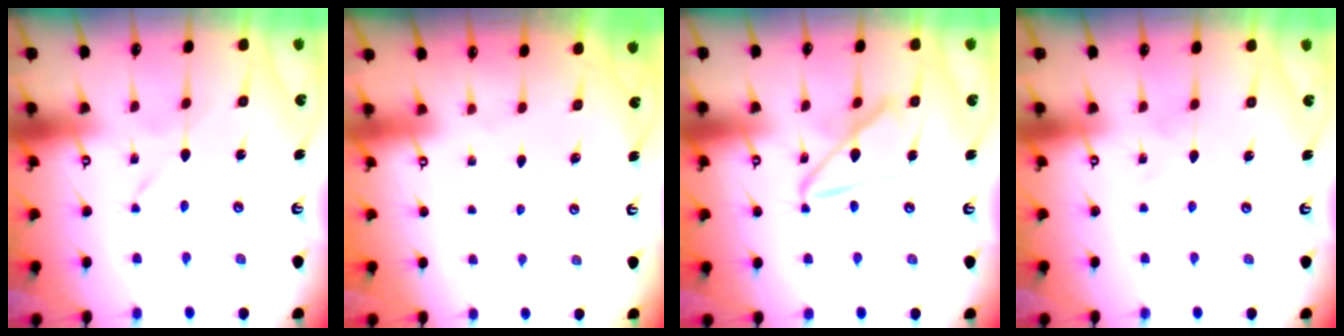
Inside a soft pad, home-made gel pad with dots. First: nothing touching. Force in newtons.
{"total": 0.0}
{"total": 14.0, "press": 13.9, "slide": 1.5}
{"total": 3.2, "press": 3.2, "slide": 0.4}